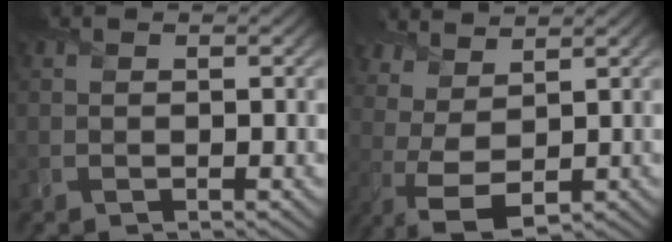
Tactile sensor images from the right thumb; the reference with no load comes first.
{"total": 5.0, "force": [2.5, 1.9, 3.9], "torque": [-0.087, 0.008, 0.052]}